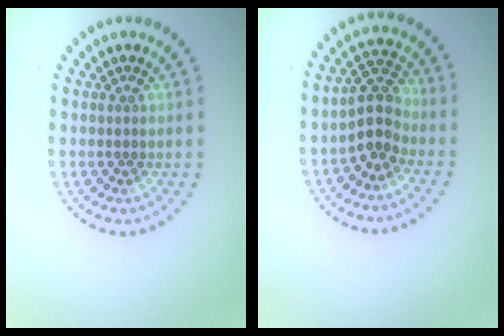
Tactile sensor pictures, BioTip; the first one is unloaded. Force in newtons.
{"total": 3.2, "press": 2.9, "slide": 1.4}